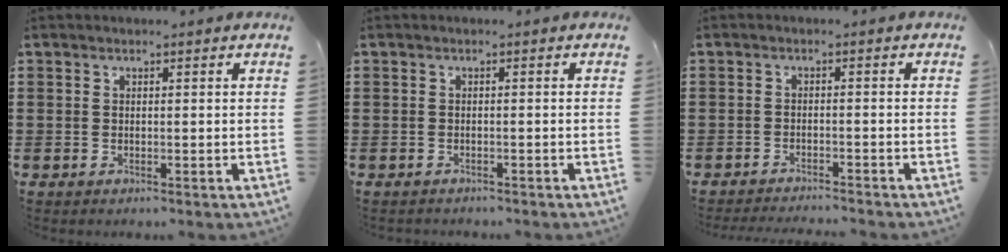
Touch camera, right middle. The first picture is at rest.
{"total": 0.5, "force": [-0.5, 0.1, -0.1], "torque": [0.001, 0.002, -0.012]}
{"total": 2.0, "force": [-2.0, 0.0, 0.1], "torque": [-0.005, 0.003, -0.041]}